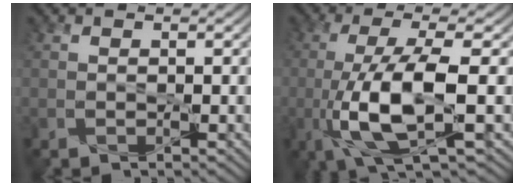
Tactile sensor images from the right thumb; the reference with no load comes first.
{"total": 10.5, "force": [-2.0, 2.7, 10.0], "torque": [-0.189, 0.001, -0.042]}